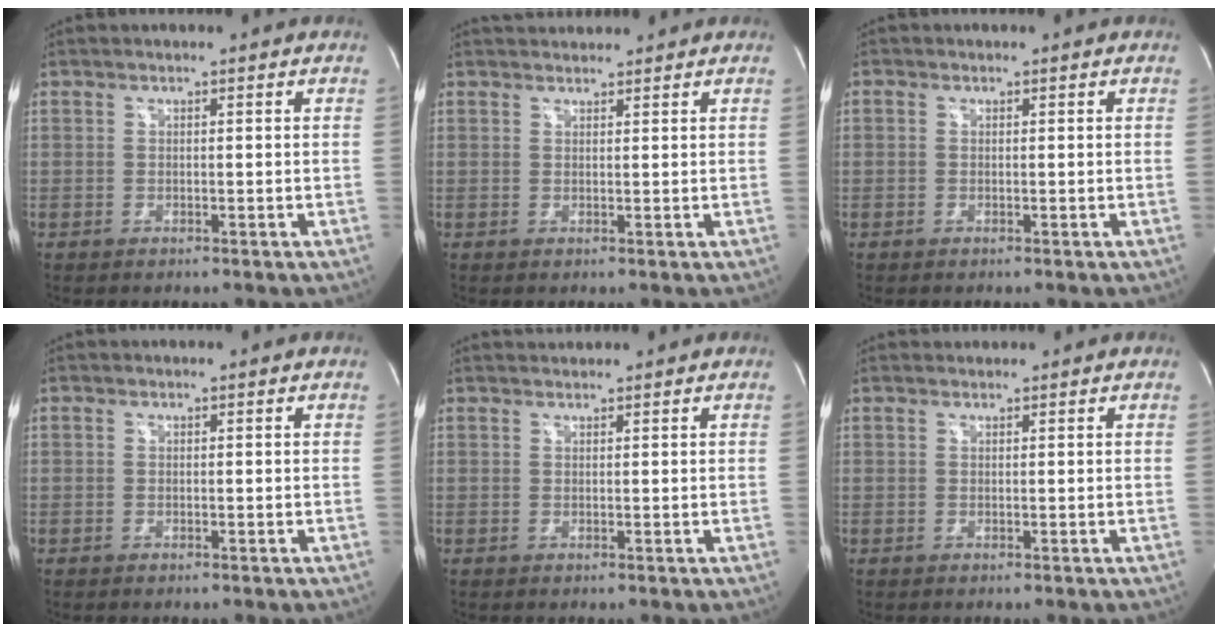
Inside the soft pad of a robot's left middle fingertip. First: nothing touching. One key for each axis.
{"total": 3.3, "fx": 3.2, "fy": 0.7, "fz": 0.4, "tx": -0.008, "ty": 0.029, "tz": 0.052}
{"total": 2.0, "fx": -0.7, "fy": -1.3, "fz": -1.4, "tx": 0.031, "ty": -0.012, "tz": -0.016}
{"total": 2.3, "fx": -0.7, "fy": -1.5, "fz": -1.5, "tx": 0.033, "ty": -0.012, "tz": -0.016}
{"total": 1.3, "fx": 1.2, "fy": 0.0, "fz": -0.2, "tx": -0.006, "ty": 0.014, "tz": 0.028}
{"total": 1.0, "fx": 0.9, "fy": 0.2, "fz": -0.1, "tx": -0.009, "ty": 0.013, "tz": 0.019}